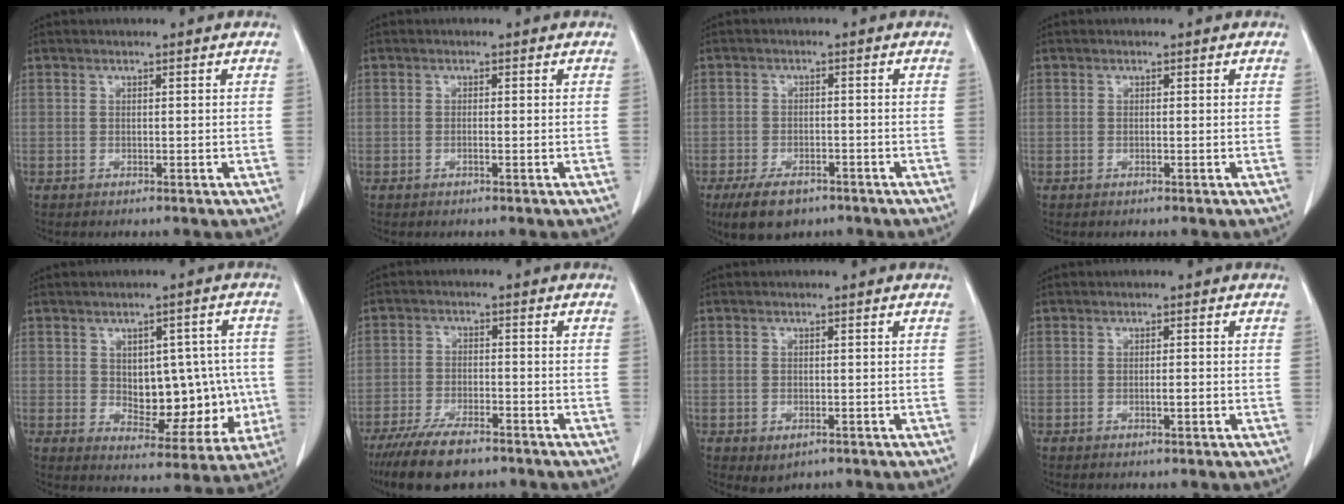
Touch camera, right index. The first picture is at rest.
{"total": 0.7, "force": [-0.3, 0.0, 0.6], "torque": [-0.013, 0.000, -0.005]}
{"total": 6.2, "force": [-4.3, 3.2, 3.3], "torque": [-0.062, -0.004, -0.067]}
{"total": 0.0}
{"total": 12.2, "force": [-0.3, 6.9, 10.0], "torque": [-0.116, 0.020, 0.020]}
{"total": 9.0, "force": [-6.8, 2.7, 5.3], "torque": [-0.095, -0.016, -0.118]}
{"total": 2.2, "force": [-1.1, 1.5, 1.3], "torque": [-0.017, -0.001, -0.004]}
{"total": 1.3, "force": [-0.4, 0.1, 1.2], "torque": [-0.024, 0.000, -0.008]}